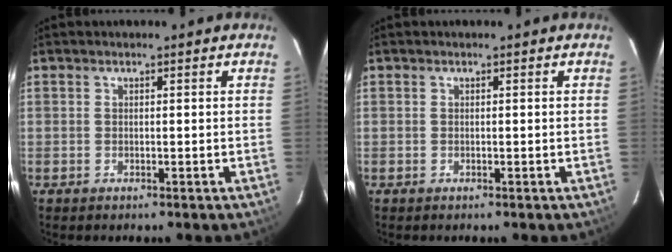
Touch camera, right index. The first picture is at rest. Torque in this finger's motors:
{"motor_torque": [0.00, 0.00, -0.04, 0.00]}